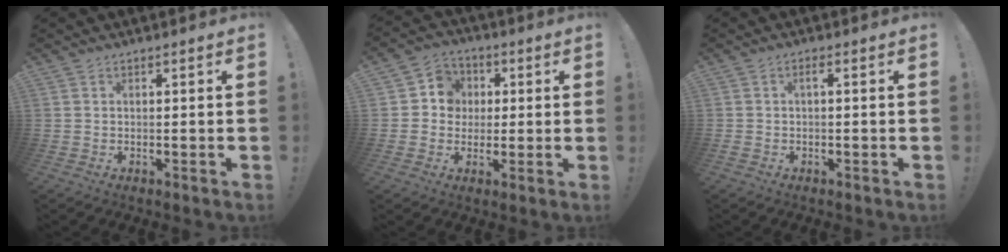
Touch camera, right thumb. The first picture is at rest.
{"total": 8.2, "force": [0.4, 7.9, 2.1], "torque": [-0.022, 0.006, 0.013]}
{"total": 1.6, "force": [-0.3, 0.3, 1.5], "torque": [-0.034, 0.005, -0.004]}